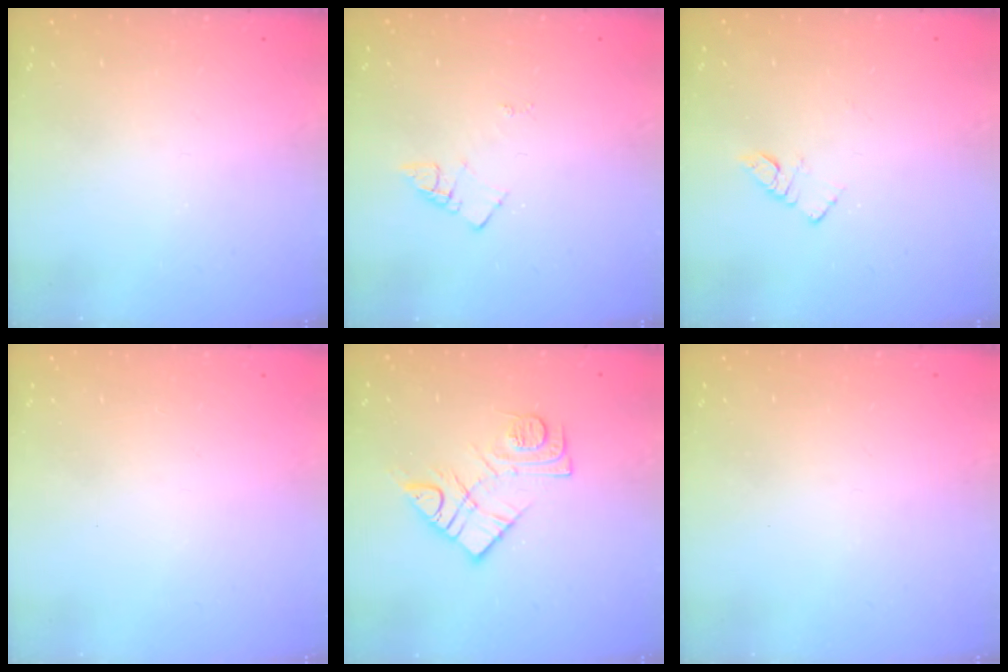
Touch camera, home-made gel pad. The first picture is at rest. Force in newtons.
{"total": 5.1, "press": 5.1, "slide": 0.8}
{"total": 3.9, "press": 3.9, "slide": 0.4}
{"total": 1.6, "press": 1.6, "slide": 0.1}
{"total": 11.0, "press": 10.9, "slide": 0.7}
{"total": 0.0}